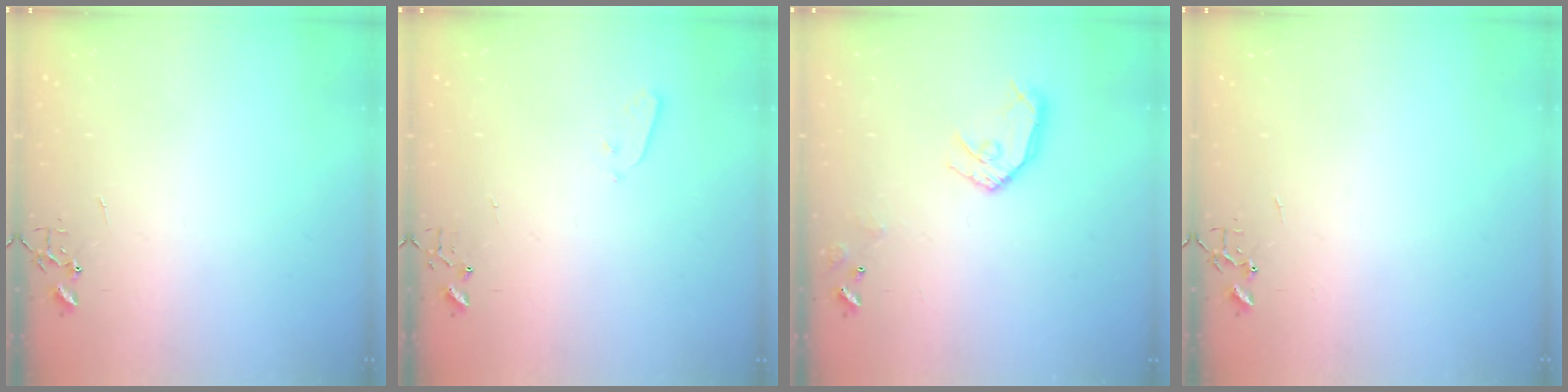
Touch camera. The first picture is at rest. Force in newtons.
{"total": 2.9, "press": 2.9, "slide": 0.4}
{"total": 11.7, "press": 11.6, "slide": 1.2}
{"total": 0.0}